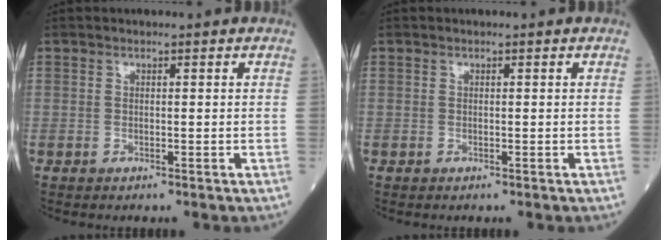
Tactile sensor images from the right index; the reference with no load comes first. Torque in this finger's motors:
{"motor_torque": [0.06, 0.01, 0.00, -0.01]}